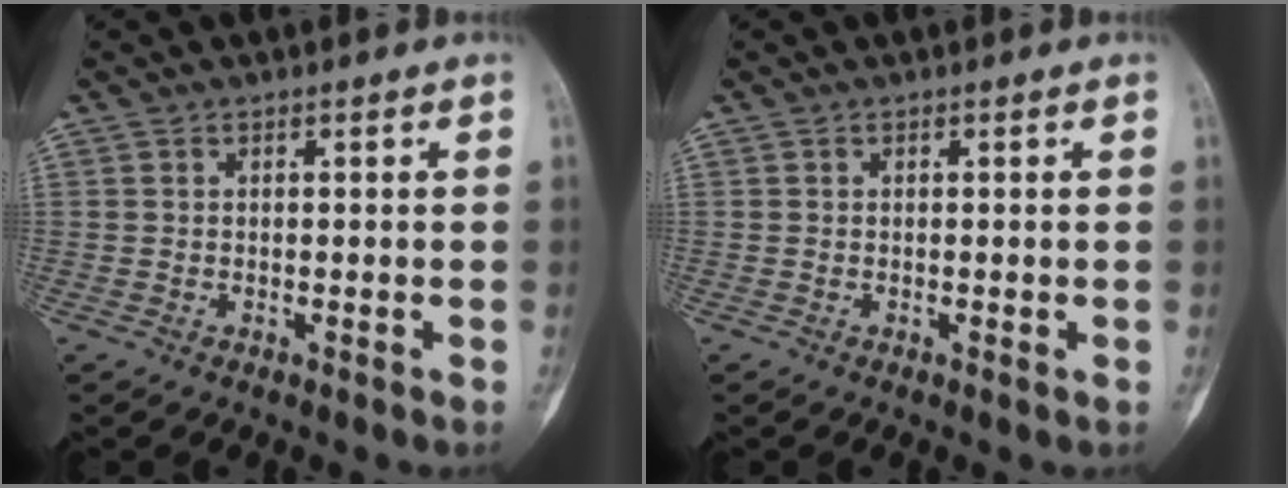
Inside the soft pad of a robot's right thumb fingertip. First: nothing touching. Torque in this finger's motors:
{"motor_torque": [-0.29, -0.09, -0.20, 0.00, 0.01]}